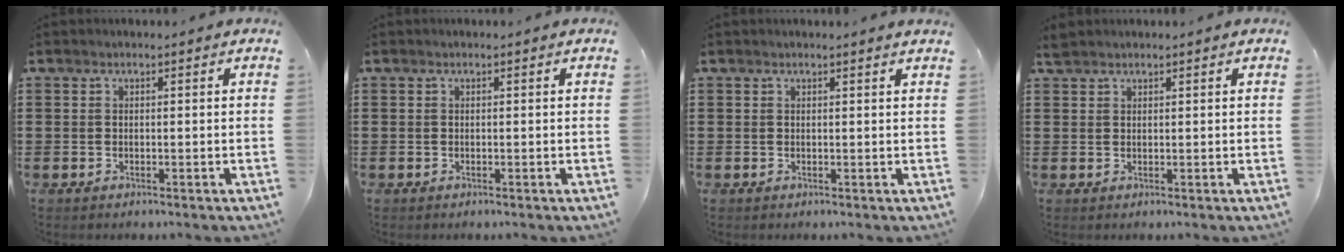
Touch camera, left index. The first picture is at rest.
{"total": 0.0}
{"total": 0.6, "force": [0.5, -0.1, 0.3], "torque": [-0.006, -0.003, 0.010]}
{"total": 1.4, "force": [1.2, 0.4, 0.5], "torque": [-0.013, 0.001, 0.024]}